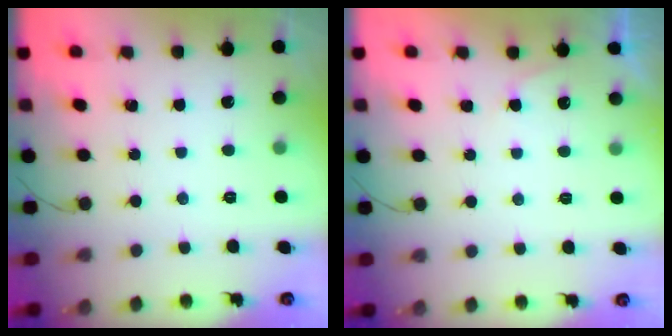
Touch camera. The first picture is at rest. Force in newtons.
{"total": 3.8, "press": 3.3, "slide": 1.9}